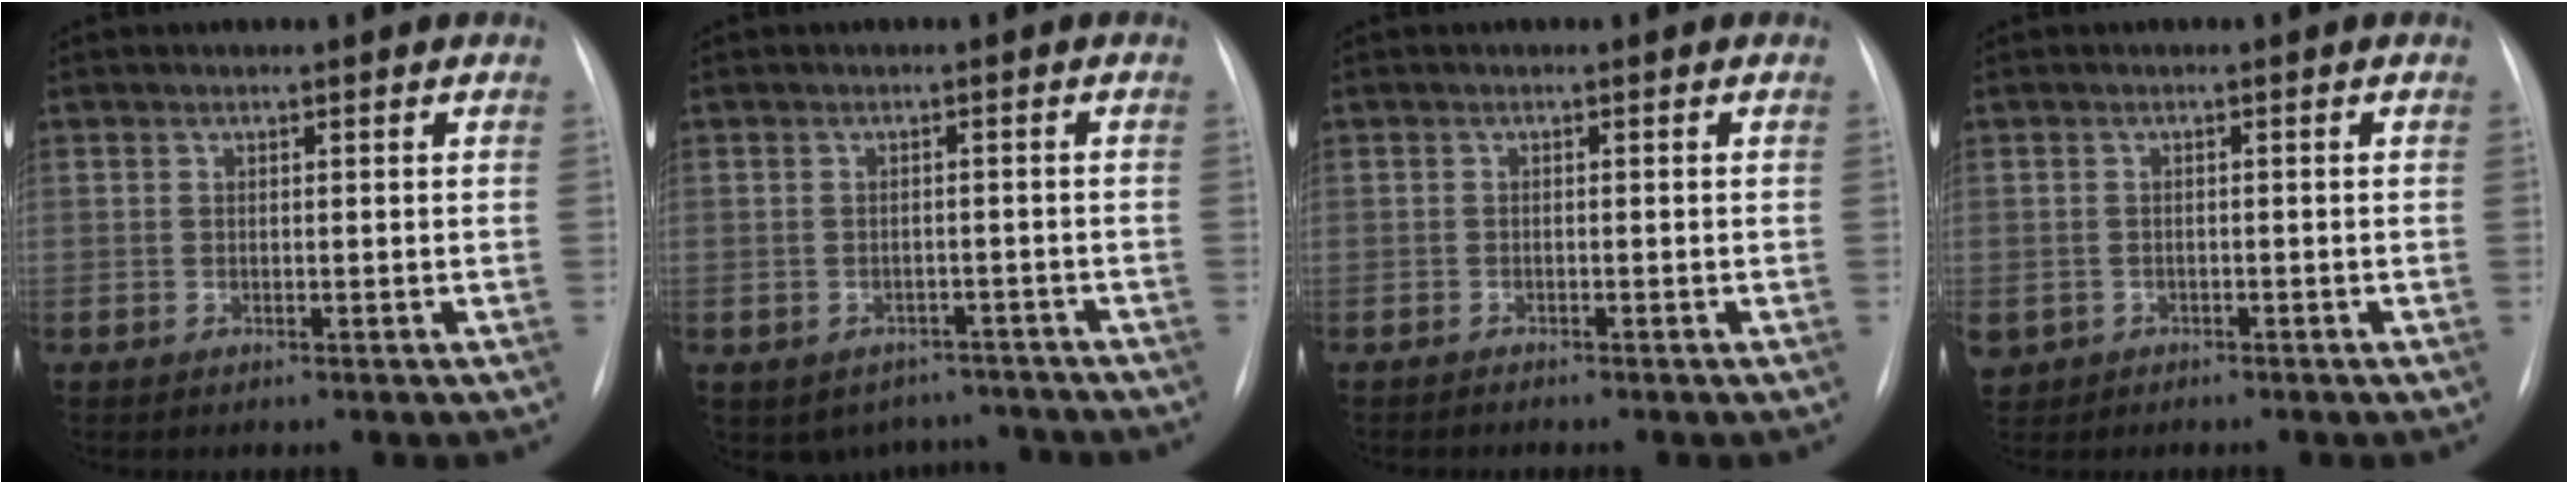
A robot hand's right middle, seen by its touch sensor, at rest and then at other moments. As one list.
[{"total": 6.3, "force": [-5.1, 3.7, 0.4], "torque": [0.008, 0.019, -0.059]}, {"total": 0.6, "force": [-0.6, 0.0, -0.1], "torque": [-0.004, -0.003, -0.012]}, {"total": 4.4, "force": [-2.4, 3.6, 0.8], "torque": [-0.025, 0.002, -0.038]}]